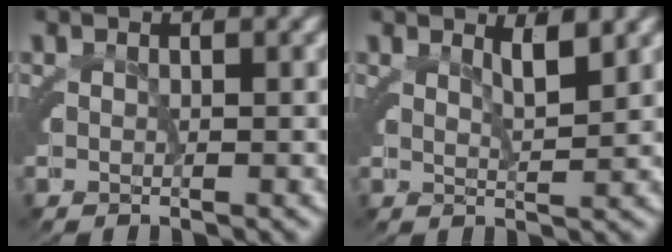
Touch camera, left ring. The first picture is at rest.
{"total": 1.4, "force": [0.9, -0.8, 0.6], "torque": [-0.007, 0.000, 0.017]}